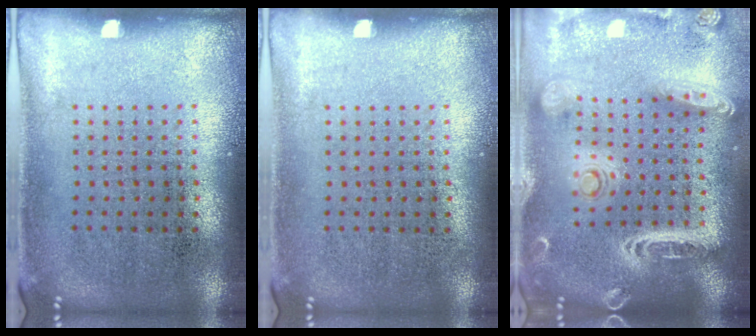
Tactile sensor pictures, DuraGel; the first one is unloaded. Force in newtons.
{"total": 0.0}
{"total": 2.8, "press": 2.4, "slide": 1.4}